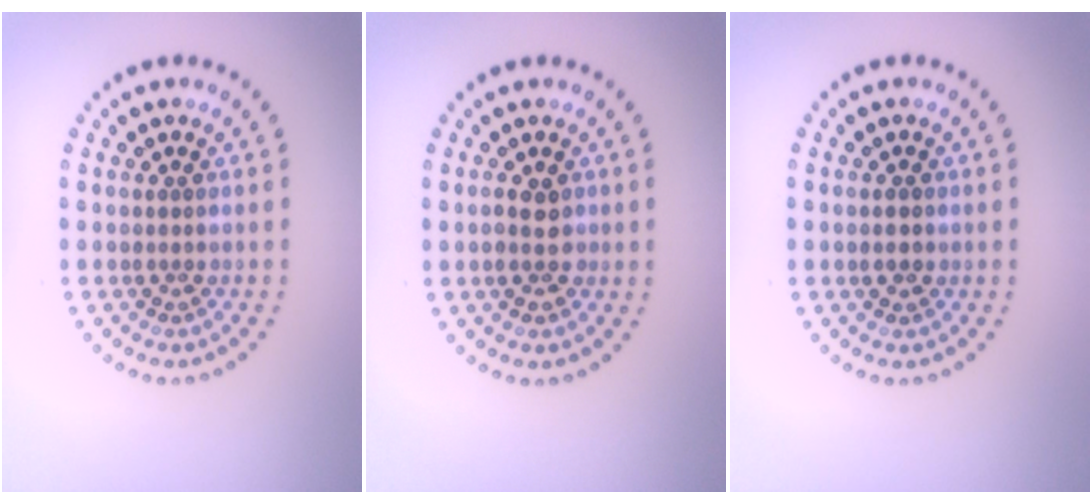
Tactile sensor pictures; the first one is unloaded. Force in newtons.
{"total": 2.0, "press": 2.0, "slide": 0.2}
{"total": 1.5, "press": 1.5, "slide": 0.2}